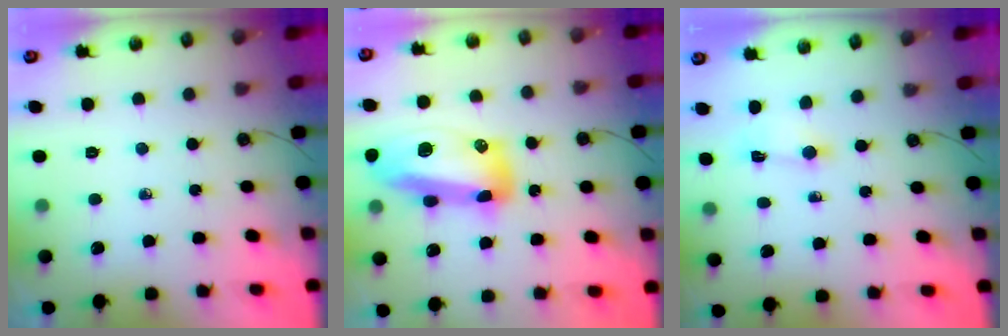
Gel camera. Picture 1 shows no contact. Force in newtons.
{"total": 18.1, "press": 18.0, "slide": 2.0}
{"total": 0.8, "press": 0.8, "slide": 0.2}